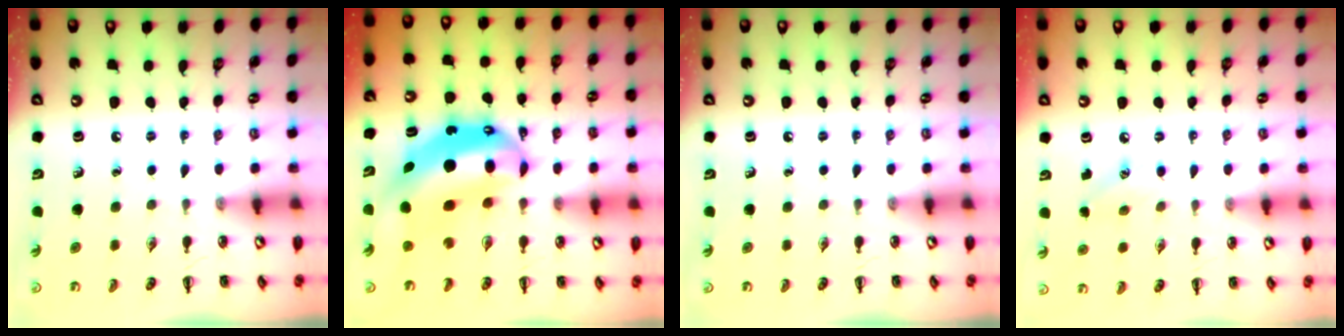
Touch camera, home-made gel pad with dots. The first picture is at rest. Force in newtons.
{"total": 12.3, "press": 11.9, "slide": 3.0}
{"total": 0.0}
{"total": 6.8, "press": 6.5, "slide": 1.7}